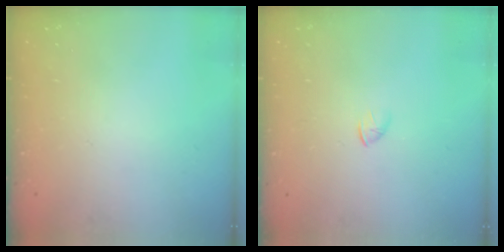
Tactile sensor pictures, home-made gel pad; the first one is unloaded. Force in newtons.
{"total": 1.3, "press": 1.2, "slide": 0.4}